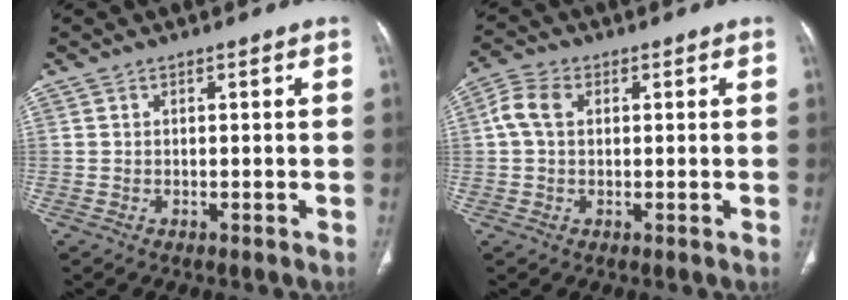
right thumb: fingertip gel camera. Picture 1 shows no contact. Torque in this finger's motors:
{"motor_torque": [0.01, 0.00, 0.07, -0.21, 0.03]}